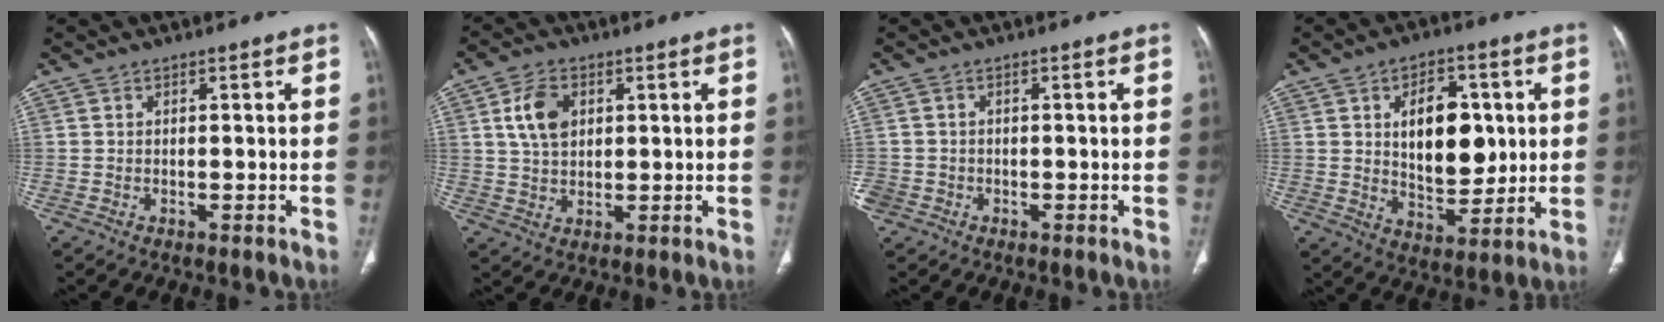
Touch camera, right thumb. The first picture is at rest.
{"total": 7.2, "force": [2.2, 4.8, 4.8], "torque": [-0.080, -0.005, 0.041]}
{"total": 3.6, "force": [-1.5, 3.1, 0.9], "torque": [-0.024, 0.011, -0.029]}
{"total": 13.9, "force": [2.5, 8.4, 10.8], "torque": [-0.116, -0.014, 0.044]}